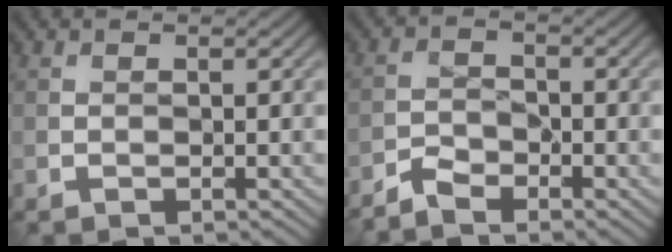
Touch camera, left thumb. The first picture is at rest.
{"total": 3.0, "force": [-2.6, 0.9, 1.0], "torque": [-0.020, -0.003, -0.063]}